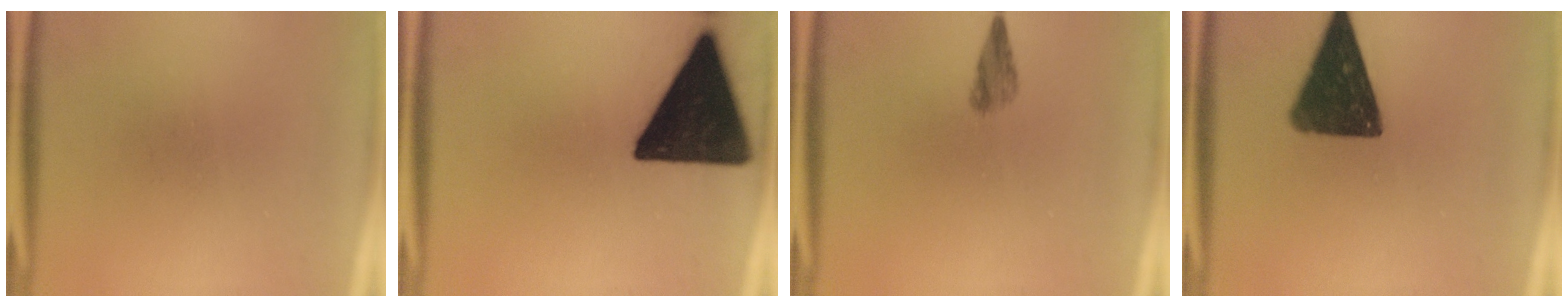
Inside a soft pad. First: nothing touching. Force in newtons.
{"total": 19.4}
{"total": 2.2}
{"total": 13.8}